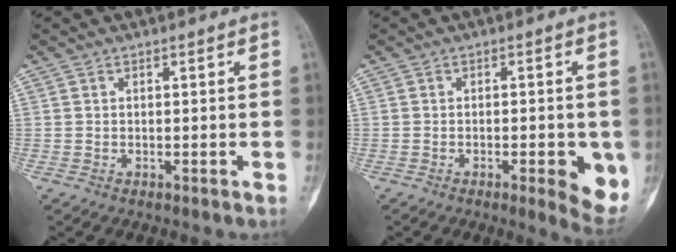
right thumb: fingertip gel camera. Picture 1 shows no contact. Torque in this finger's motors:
{"motor_torque": [-0.17, 0.51, 0.03, -0.01, -0.07]}